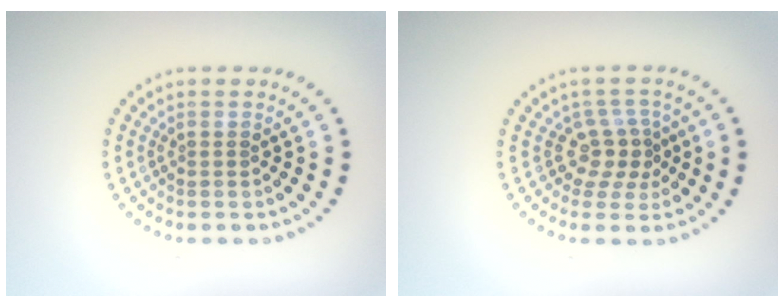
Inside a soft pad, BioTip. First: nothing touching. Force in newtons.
{"total": 3.0, "press": 2.1, "slide": 2.2}